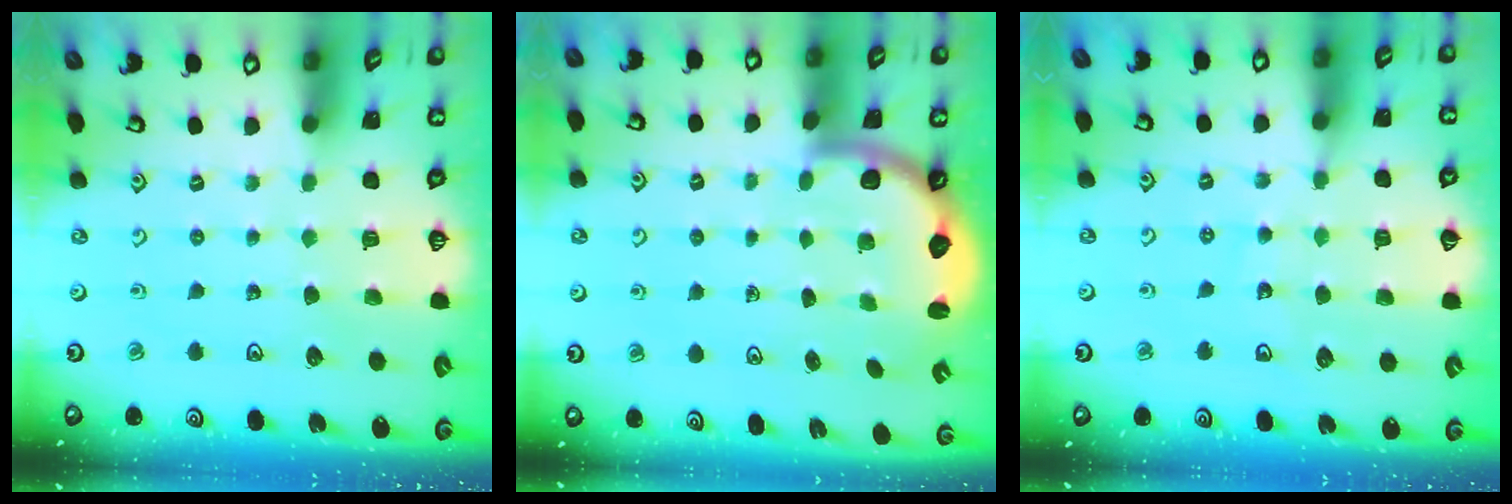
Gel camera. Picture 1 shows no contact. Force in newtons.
{"total": 2.8, "press": 2.5, "slide": 1.3}
{"total": 8.5, "press": 8.1, "slide": 2.7}